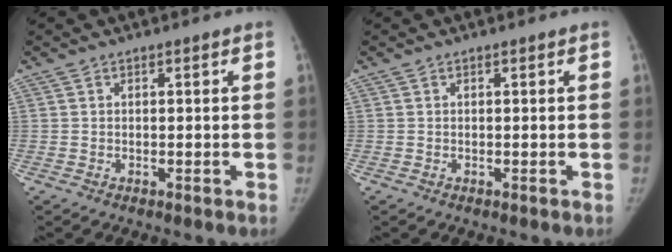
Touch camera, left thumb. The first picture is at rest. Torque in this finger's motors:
{"motor_torque": [0.01, 0.01, 0.20, -0.20, 0.03]}